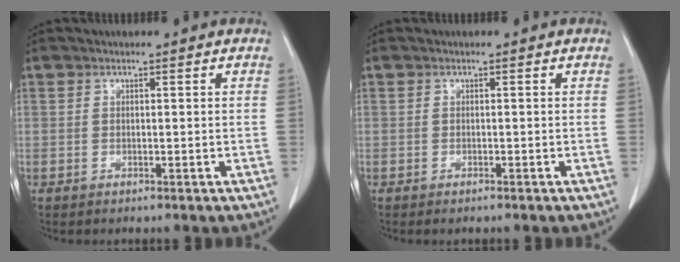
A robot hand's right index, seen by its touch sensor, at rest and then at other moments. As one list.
[{"total": 0.7, "force": [-0.6, 0.1, 0.3], "torque": [-0.011, -0.002, -0.007]}]